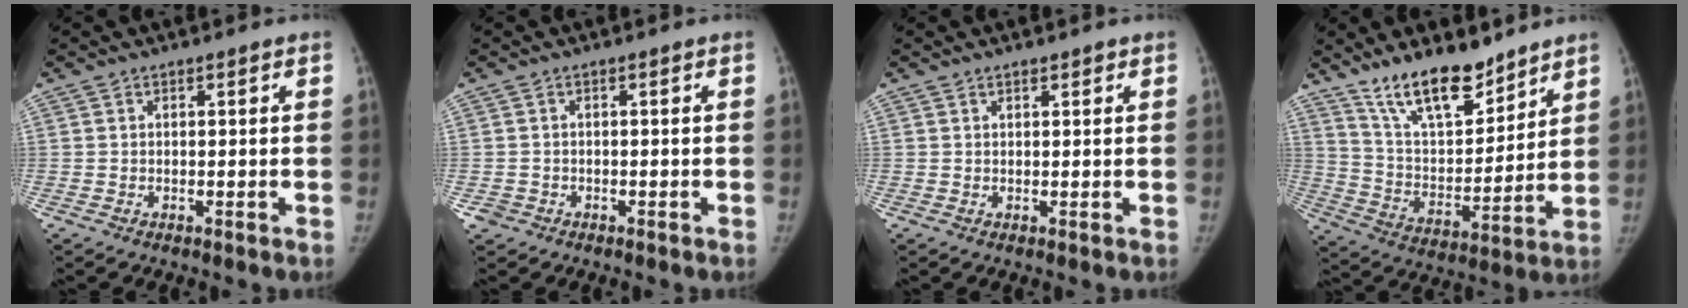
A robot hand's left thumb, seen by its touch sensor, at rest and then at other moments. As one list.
[{"total": 1.5, "force": [-0.8, 1.3, 0.0], "torque": [0.006, 0.005, -0.016]}, {"total": 1.3, "force": [0.9, 0.6, 0.6], "torque": [-0.002, -0.004, 0.011]}, {"total": 15.8, "force": [12.2, 5.6, 8.3], "torque": [-0.103, -0.081, 0.223]}]